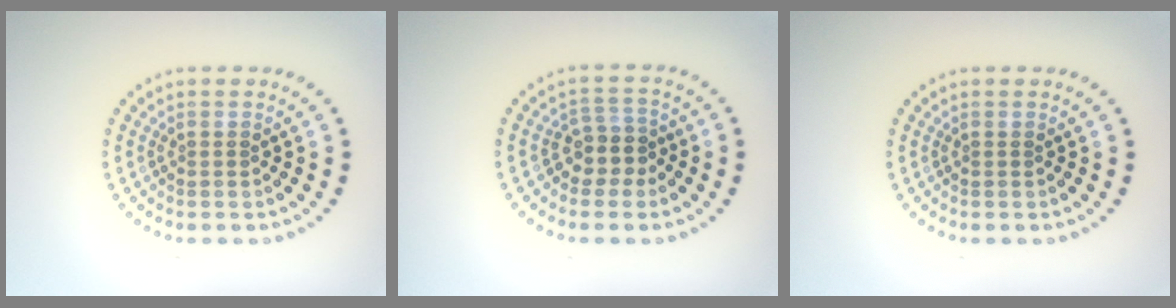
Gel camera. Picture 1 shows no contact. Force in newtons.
{"total": 2.7, "press": 2.2, "slide": 1.5}
{"total": 0.0}